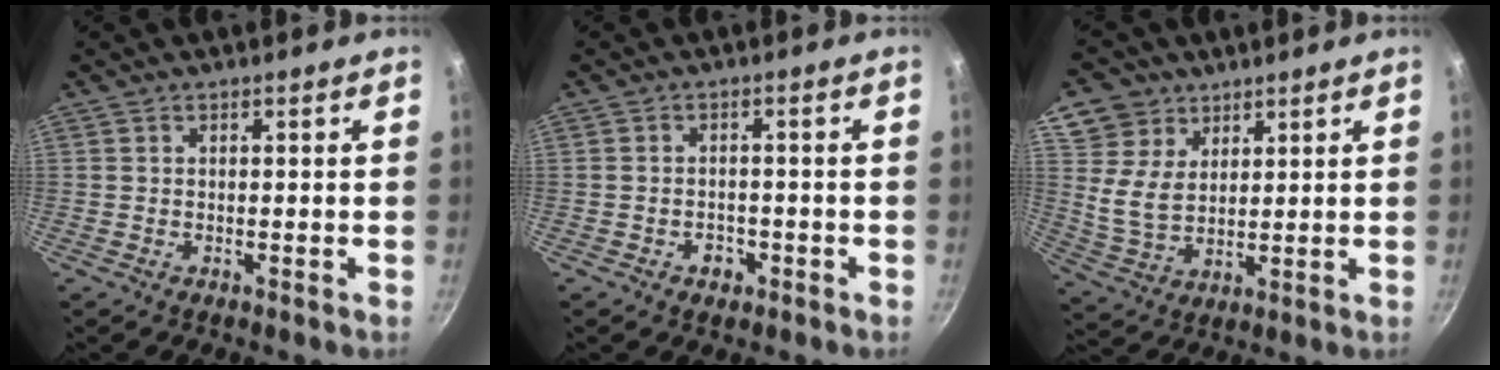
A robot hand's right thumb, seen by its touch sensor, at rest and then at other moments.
{"total": 2.9, "force": [-1.5, 2.1, 1.4], "torque": [-0.010, 0.013, -0.017]}
{"total": 9.5, "force": [5.3, 7.1, 3.4], "torque": [-0.039, -0.027, 0.102]}